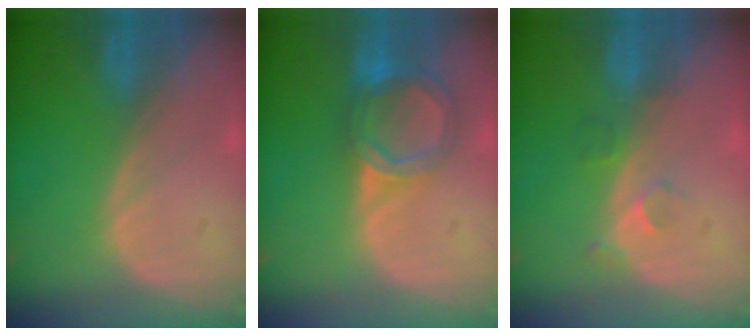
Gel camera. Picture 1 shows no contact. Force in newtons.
{"total": 6.4, "press": 5.7, "slide": 2.9}
{"total": 3.2, "press": 2.6, "slide": 1.8}